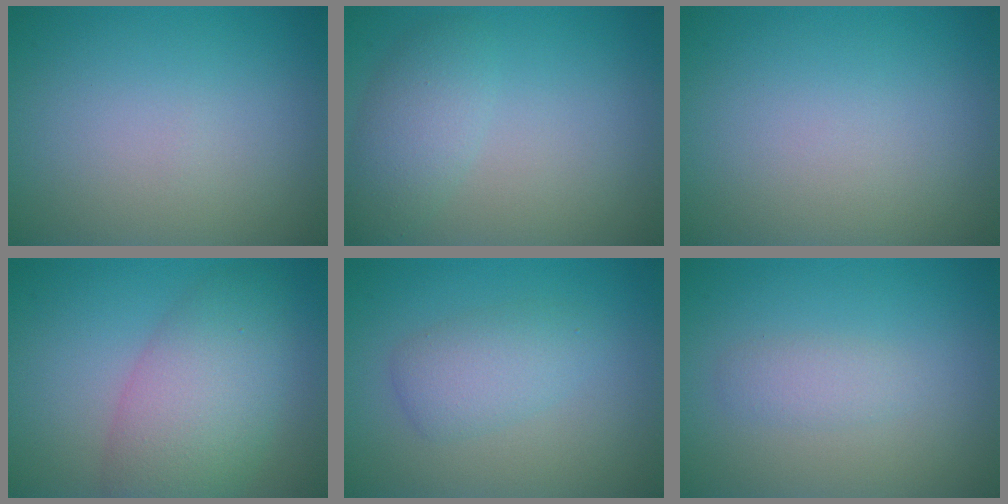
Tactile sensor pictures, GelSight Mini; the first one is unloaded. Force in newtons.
{"total": 3.0, "press": 3.0, "slide": 0.1}
{"total": 0.0}
{"total": 7.0, "press": 7.0, "slide": 0.3}
{"total": 2.9, "press": 2.9, "slide": 0.0}
{"total": 1.5, "press": 1.5, "slide": 0.0}